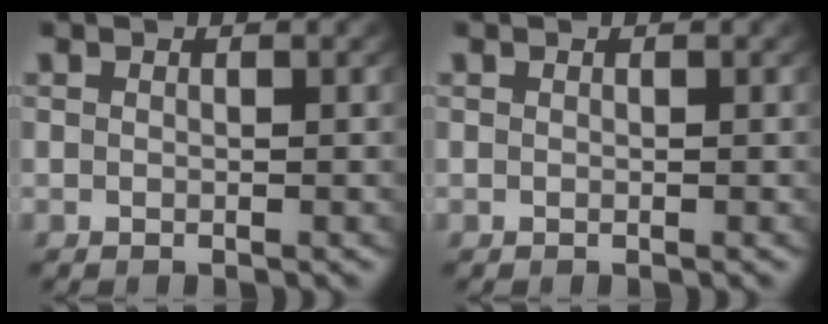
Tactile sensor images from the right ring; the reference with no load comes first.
{"total": 0.0}